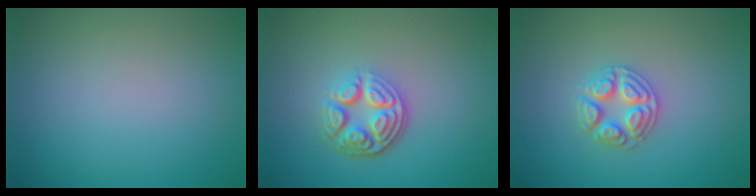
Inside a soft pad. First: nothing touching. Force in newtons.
{"total": 4.8, "press": 3.5, "slide": 3.3}
{"total": 2.5, "press": 2.5, "slide": 0.4}